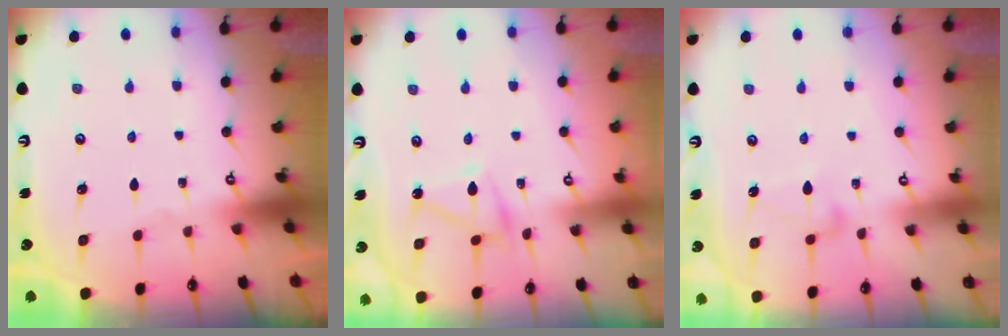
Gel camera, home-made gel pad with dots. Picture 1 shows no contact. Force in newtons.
{"total": 7.3, "press": 7.2, "slide": 0.4}
{"total": 8.2, "press": 8.2, "slide": 0.4}